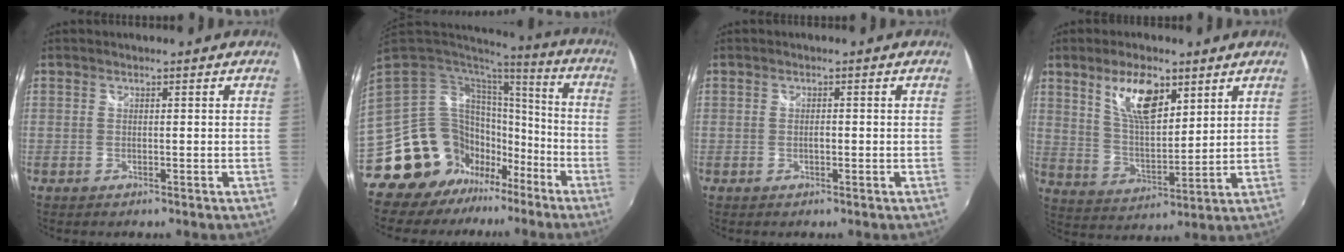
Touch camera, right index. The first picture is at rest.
{"total": 18.2, "force": [-12.5, 12.4, 4.8], "torque": [-0.116, 0.037, -0.209]}
{"total": 0.7, "force": [-0.2, 0.5, 0.4], "torque": [-0.008, 0.000, -0.003]}
{"total": 11.2, "force": [6.1, 4.5, 8.2], "torque": [-0.143, 0.006, 0.120]}